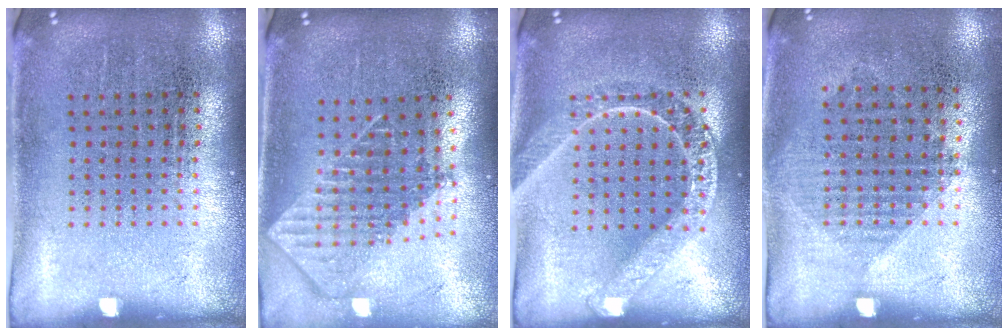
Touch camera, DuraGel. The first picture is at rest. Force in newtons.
{"total": 1.9, "press": 1.5, "slide": 1.3}
{"total": 1.4, "press": 1.4, "slide": 0.2}
{"total": 1.0, "press": 0.9, "slide": 0.4}